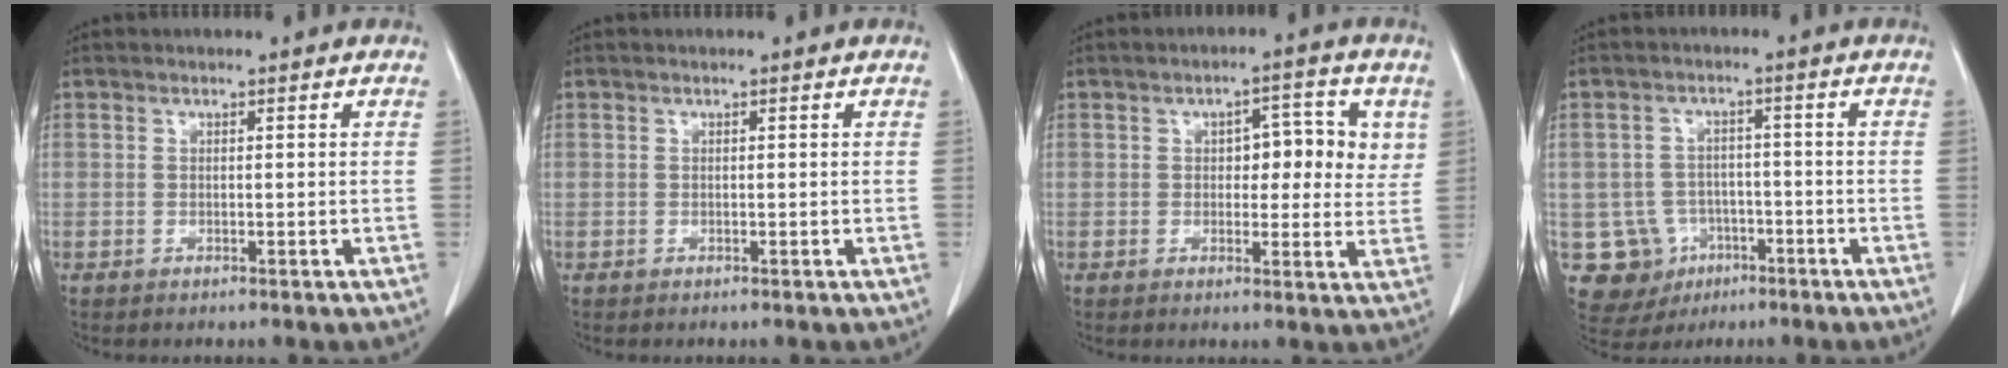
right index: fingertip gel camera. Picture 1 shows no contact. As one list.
[{"total": 0.0}, {"total": 7.3, "force": [1.9, 3.7, 6.0], "torque": [-0.065, 0.018, 0.024]}, {"total": 8.6, "force": [-2.9, 8.0, 1.2], "torque": [-0.036, 0.012, -0.032]}]